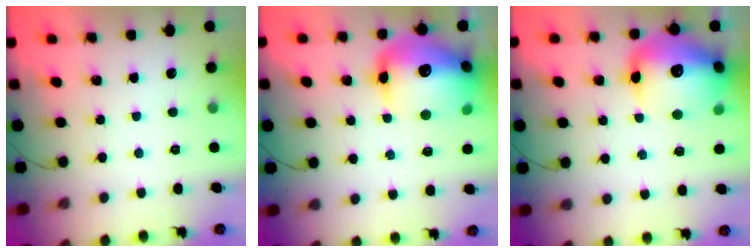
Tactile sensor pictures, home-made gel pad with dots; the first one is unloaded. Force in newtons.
{"total": 22.4, "press": 22.0, "slide": 4.2}
{"total": 19.8, "press": 19.5, "slide": 3.6}